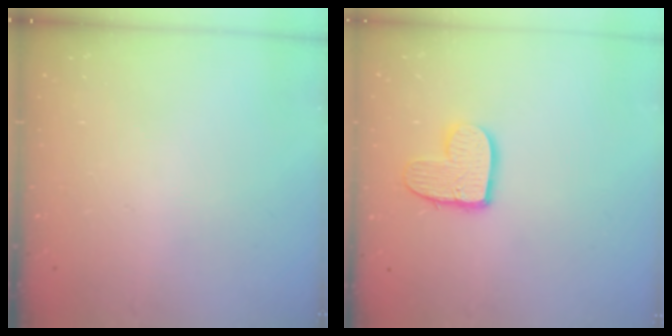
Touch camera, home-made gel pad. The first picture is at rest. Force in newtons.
{"total": 10.9, "press": 10.8, "slide": 0.7}